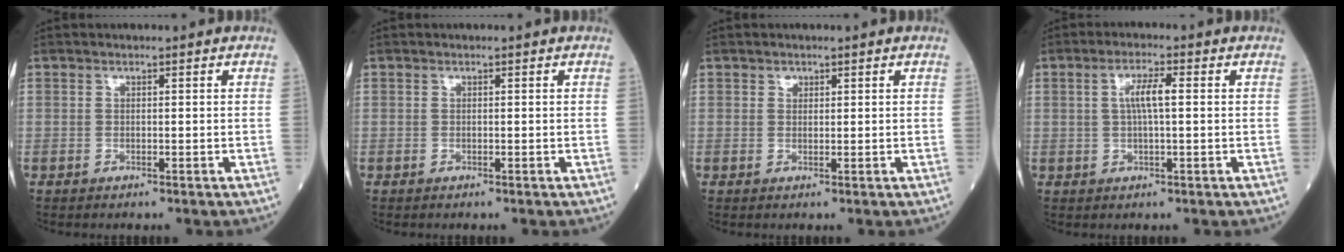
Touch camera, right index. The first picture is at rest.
{"total": 0.0}
{"total": 0.9, "force": [0.5, 0.7, 0.2], "torque": [0.004, -0.003, 0.006]}
{"total": 4.0, "force": [0.6, 0.5, 4.0], "torque": [-0.076, 0.007, 0.010]}